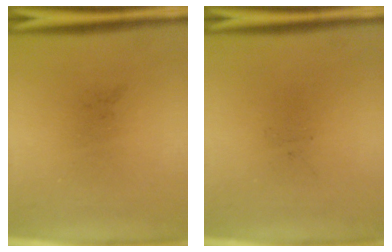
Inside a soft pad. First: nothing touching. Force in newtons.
{"total": 0.0}